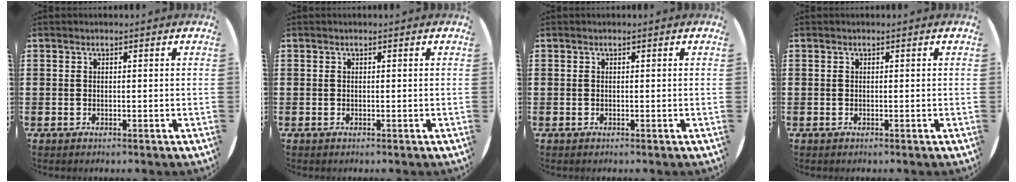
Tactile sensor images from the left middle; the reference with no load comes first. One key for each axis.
{"total": 0.0}
{"total": 0.0}
{"total": 0.0}